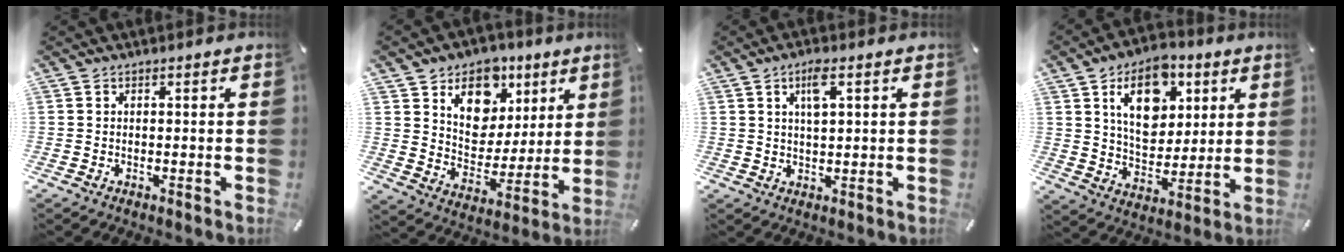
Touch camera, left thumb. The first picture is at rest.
{"total": 13.3, "force": [6.3, 10.6, 4.9], "torque": [-0.065, -0.040, 0.117]}
{"total": 5.2, "force": [2.2, 1.6, 4.4], "torque": [-0.094, 0.006, 0.036]}
{"total": 15.1, "force": [6.2, 10.5, 8.9], "torque": [-0.136, -0.010, 0.112]}